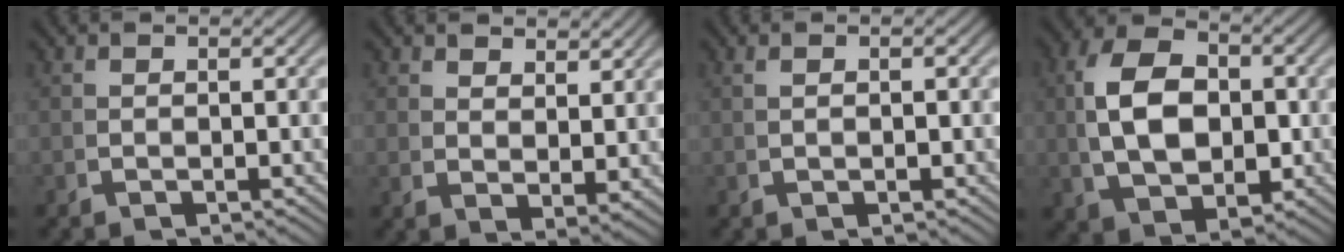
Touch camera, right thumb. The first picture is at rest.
{"total": 2.9, "force": [2.5, 0.8, 1.2], "torque": [-0.010, -0.001, 0.046]}
{"total": 0.8, "force": [0.3, -0.1, 0.7], "torque": [-0.012, 0.006, 0.008]}
{"total": 10.1, "force": [0.6, 6.6, 7.6], "torque": [-0.153, -0.027, 0.027]}